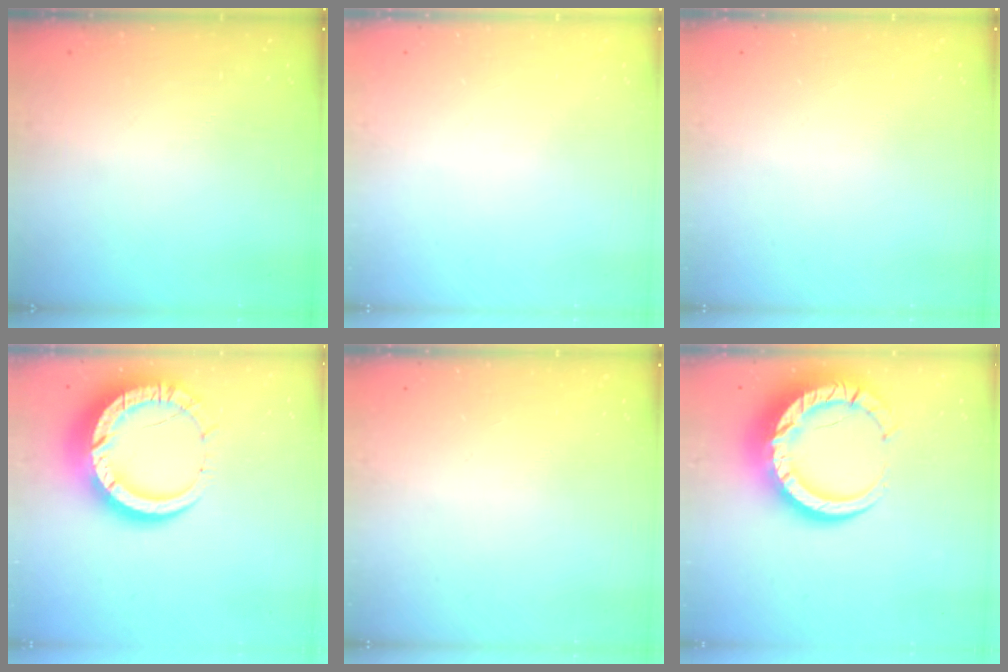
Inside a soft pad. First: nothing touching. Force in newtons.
{"total": 0.0}
{"total": 0.0}
{"total": 16.0, "press": 15.9, "slide": 1.7}
{"total": 0.0}
{"total": 18.9, "press": 18.8, "slide": 1.9}